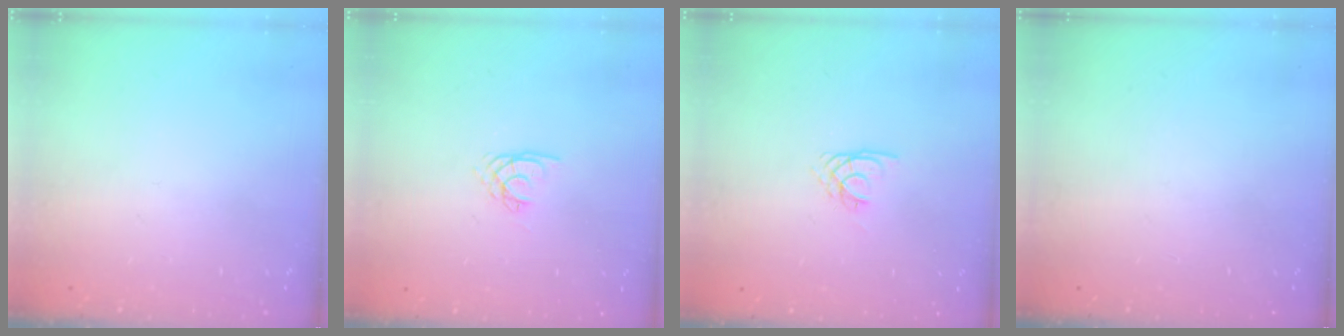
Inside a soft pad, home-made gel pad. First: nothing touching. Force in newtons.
{"total": 1.8, "press": 1.8, "slide": 0.2}
{"total": 2.2, "press": 2.2, "slide": 0.3}
{"total": 0.0}